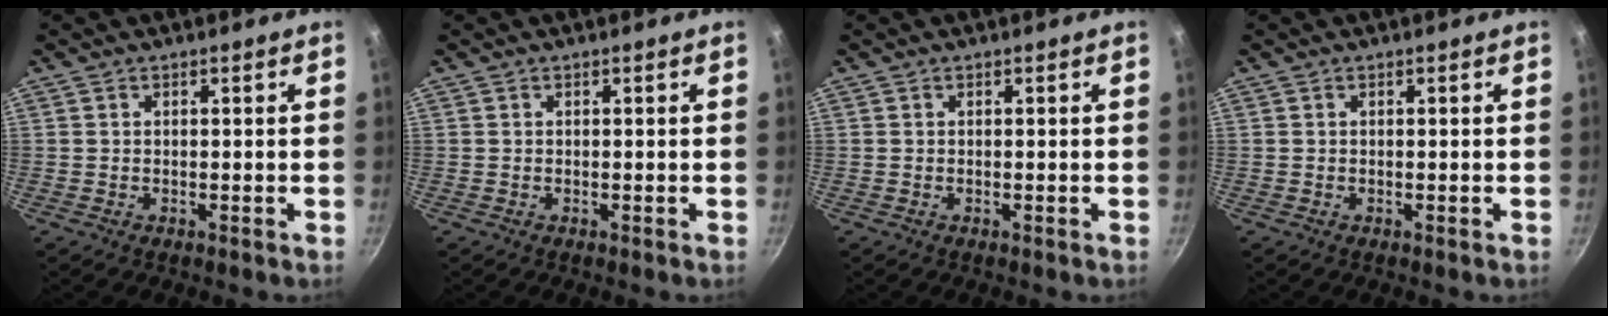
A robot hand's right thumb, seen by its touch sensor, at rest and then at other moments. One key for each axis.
{"total": 0.0}
{"total": 0.0}
{"total": 0.0}